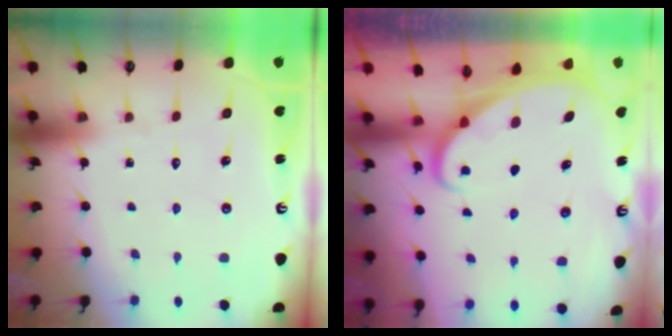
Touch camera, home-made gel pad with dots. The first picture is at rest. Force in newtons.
{"total": 2.7, "press": 2.7, "slide": 0.4}